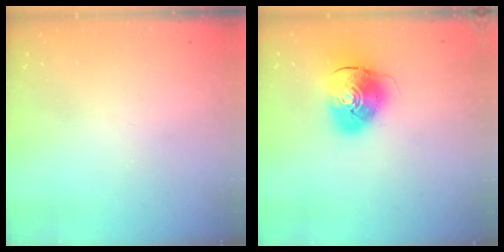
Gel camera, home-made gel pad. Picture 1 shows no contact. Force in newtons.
{"total": 10.8, "press": 10.6, "slide": 1.9}